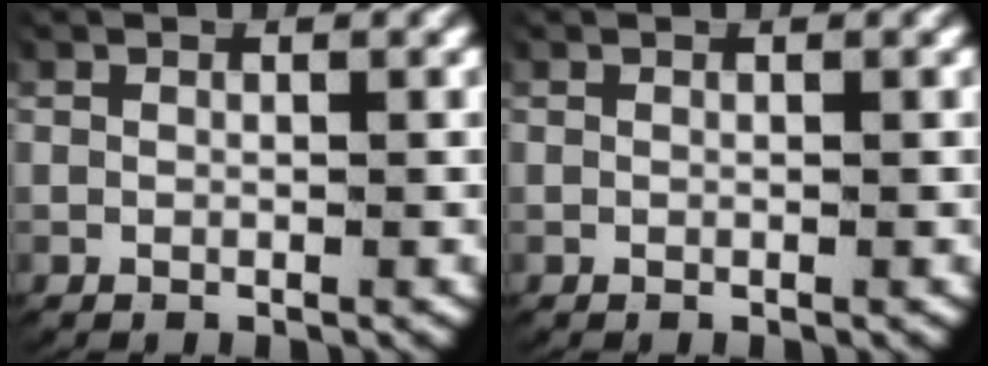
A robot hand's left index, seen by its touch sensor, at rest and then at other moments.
{"total": 0.0}